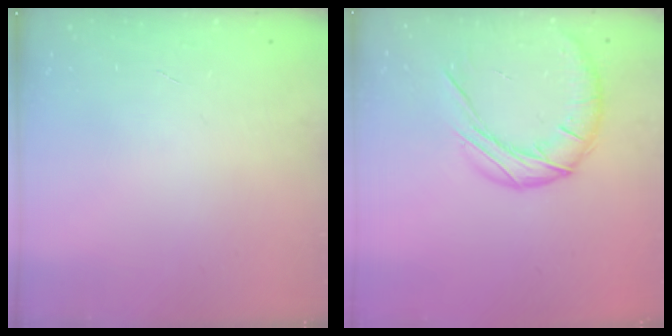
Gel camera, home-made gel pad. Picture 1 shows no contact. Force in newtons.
{"total": 13.6, "press": 13.6, "slide": 1.1}